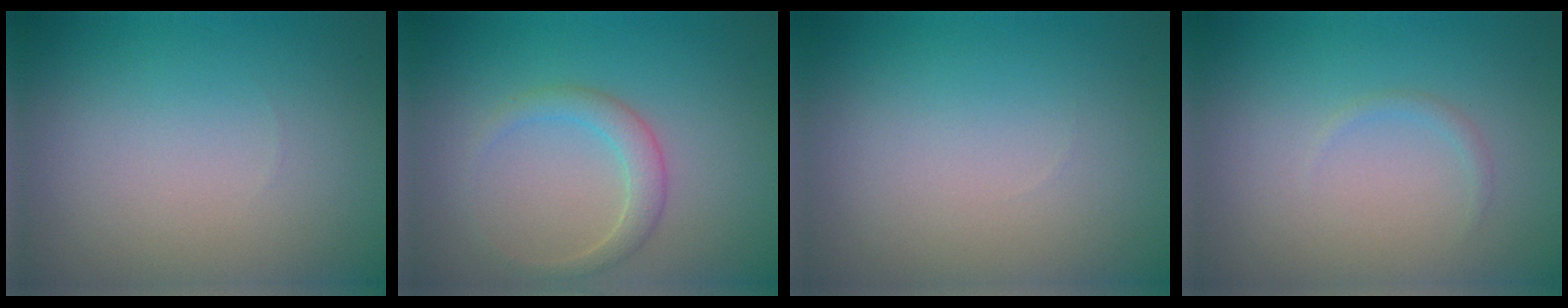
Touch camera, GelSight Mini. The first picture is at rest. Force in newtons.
{"total": 2.1, "press": 2.1, "slide": 0.1}
{"total": 0.0}
{"total": 0.6, "press": 0.6, "slide": 0.0}